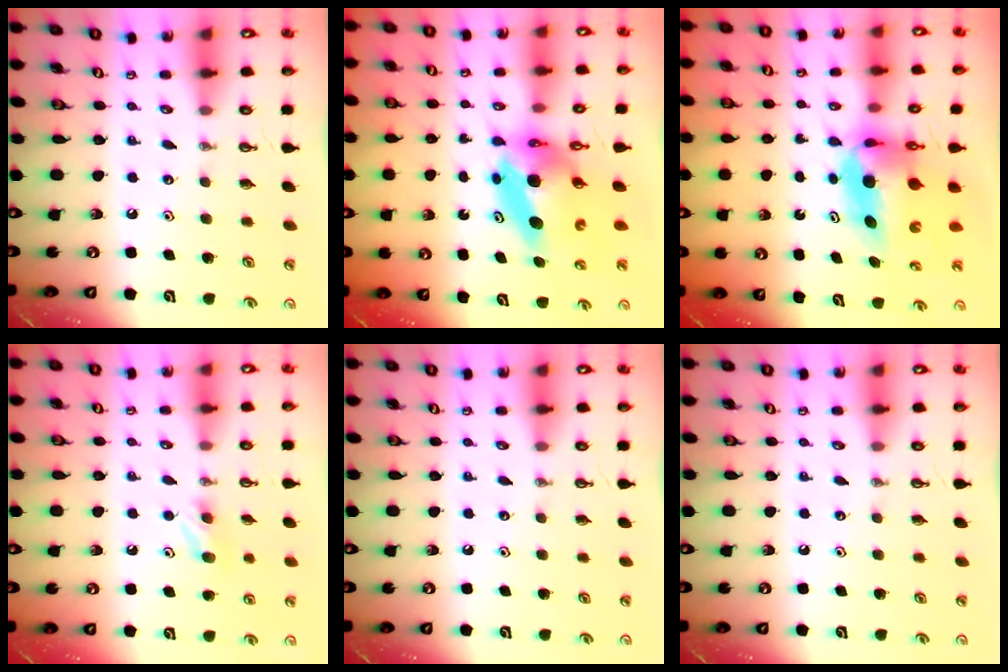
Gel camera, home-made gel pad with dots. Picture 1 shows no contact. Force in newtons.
{"total": 7.2, "press": 7.2, "slide": 0.3}
{"total": 10.1, "press": 7.5, "slide": 6.9}
{"total": 5.9, "press": 5.9, "slide": 0.6}
{"total": 0.0}
{"total": 0.0}